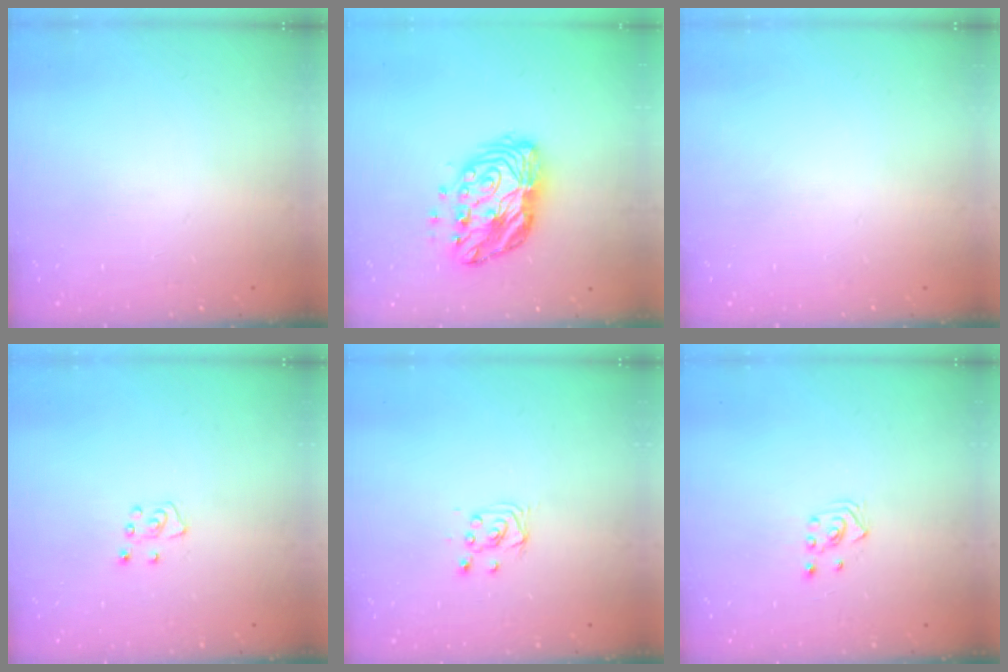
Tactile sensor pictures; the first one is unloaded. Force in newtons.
{"total": 12.7, "press": 12.7, "slide": 0.6}
{"total": 0.0}
{"total": 5.0, "press": 5.0, "slide": 0.5}
{"total": 4.6, "press": 4.6, "slide": 0.5}
{"total": 2.5, "press": 2.3, "slide": 1.0}